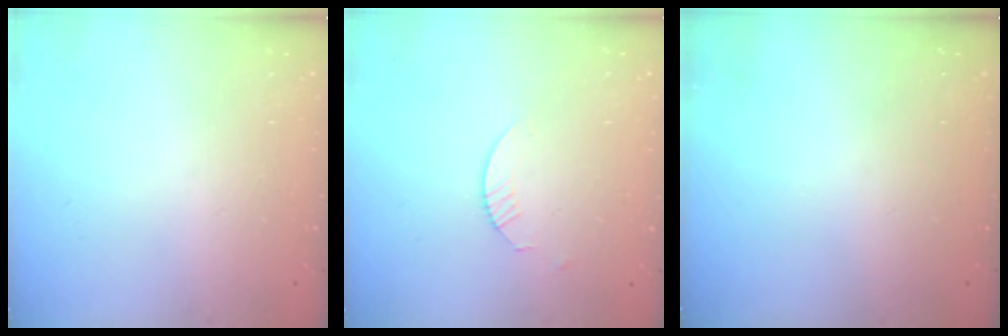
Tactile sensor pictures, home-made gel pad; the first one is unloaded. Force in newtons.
{"total": 1.8, "press": 1.8, "slide": 0.2}
{"total": 0.0}